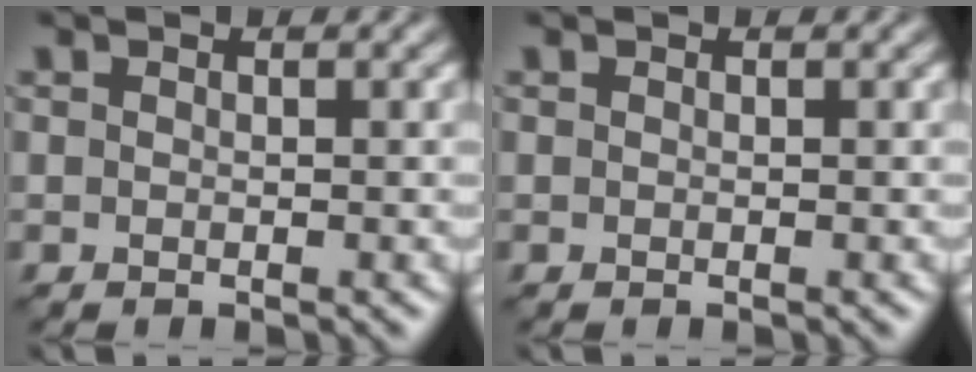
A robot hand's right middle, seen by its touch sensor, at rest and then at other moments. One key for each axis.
{"total": 0.0}